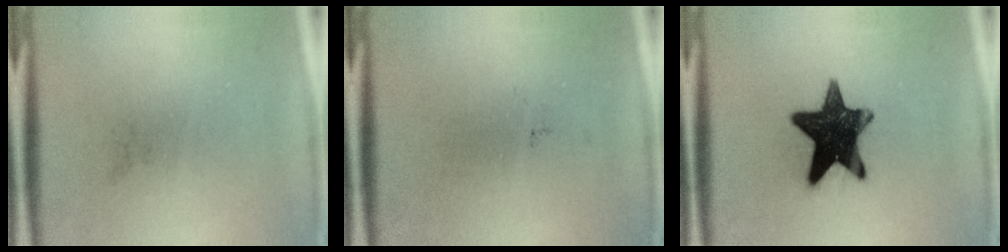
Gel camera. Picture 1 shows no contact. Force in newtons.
{"total": 0.0}
{"total": 14.3}